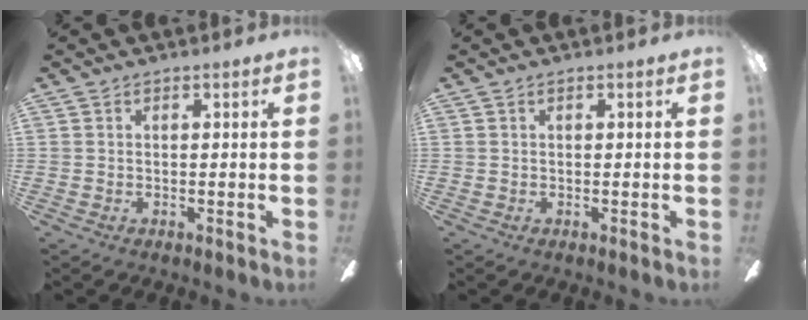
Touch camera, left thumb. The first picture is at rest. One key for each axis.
{"total": 0.0}